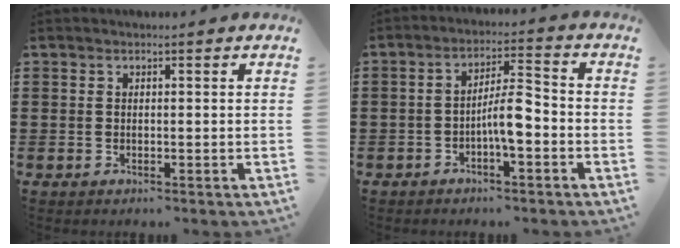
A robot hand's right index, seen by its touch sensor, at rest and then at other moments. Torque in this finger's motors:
{"motor_torque": [1.61, 0.52, 0.39, 0.21]}